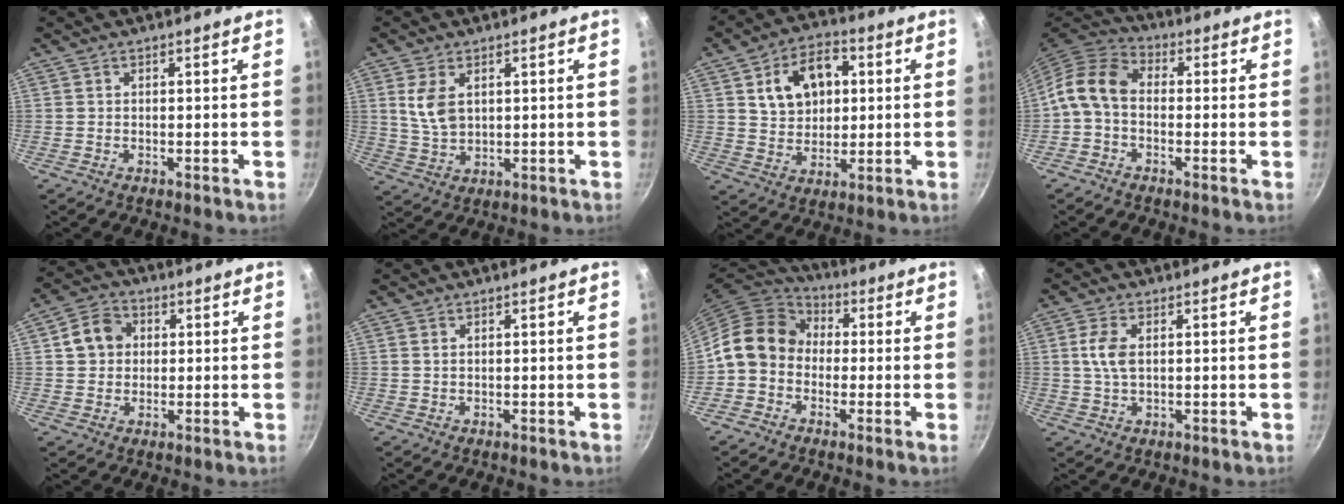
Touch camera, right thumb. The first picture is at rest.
{"total": 6.4, "force": [2.0, 3.9, 4.7], "torque": [-0.087, -0.015, 0.045]}
{"total": 12.6, "force": [3.2, 9.0, 8.2], "torque": [-0.103, 0.003, 0.052]}
{"total": 8.3, "force": [-1.2, 5.9, 5.8], "torque": [-0.109, 0.035, -0.041]}
{"total": 6.9, "force": [1.4, 6.0, 3.3], "torque": [-0.031, 0.013, 0.014]}
{"total": 0.6, "force": [0.2, 0.4, 0.4], "torque": [-0.009, 0.001, 0.006]}
{"total": 11.5, "force": [-0.2, 9.6, 6.4], "torque": [-0.080, 0.033, -0.028]}
{"total": 5.0, "force": [0.8, 2.8, 4.0], "torque": [-0.082, 0.004, 0.016]}